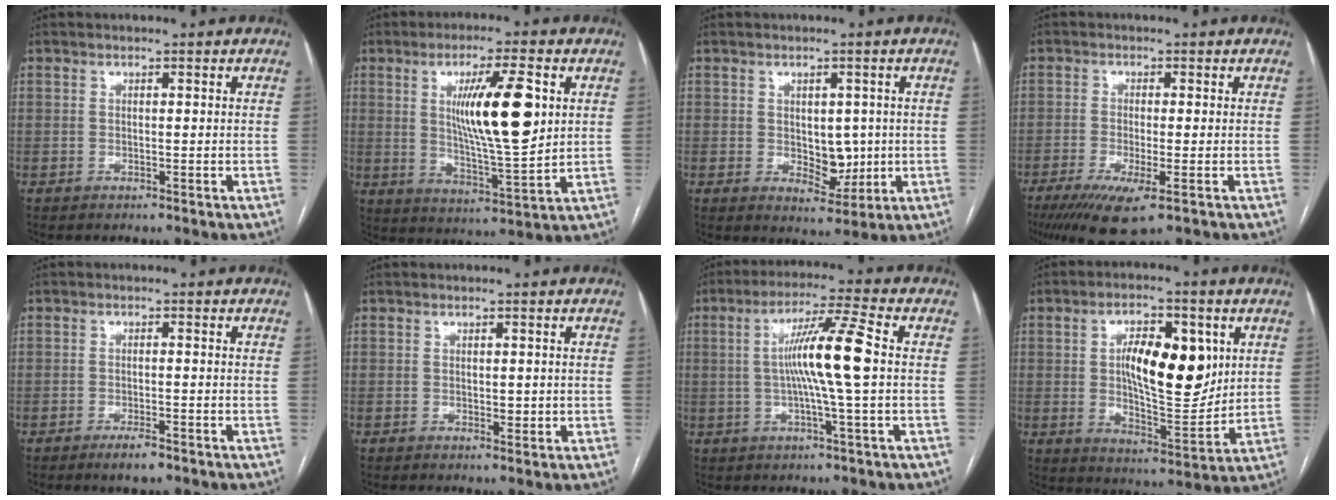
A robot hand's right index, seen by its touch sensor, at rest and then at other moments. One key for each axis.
{"total": 13.3, "fx": 3.3, "fy": 1.8, "fz": 12.7, "tx": -0.219, "ty": -0.006, "tz": 0.059}
{"total": 5.4, "fx": -0.1, "fy": 3.2, "fz": 4.3, "tx": -0.055, "ty": -0.002, "tz": 0.011}
{"total": 7.9, "fx": -4.4, "fy": 1.1, "fz": 6.5, "tx": -0.111, "ty": -0.023, "tz": -0.069}
{"total": 2.9, "fx": -1.9, "fy": 0.7, "fz": 2.0, "tx": -0.037, "ty": -0.002, "tz": -0.029}
{"total": 1.8, "fx": 0.0, "fy": 1.0, "fz": 1.4, "tx": -0.017, "ty": -0.002, "tz": 0.002}
{"total": 10.4, "fx": 0.3, "fy": -0.8, "fz": 10.4, "tx": -0.191, "ty": 0.007, "tz": 0.002}
{"total": 12.9, "fx": 2.5, "fy": 4.8, "fz": 11.7, "tx": -0.198, "ty": 0.005, "tz": 0.047}